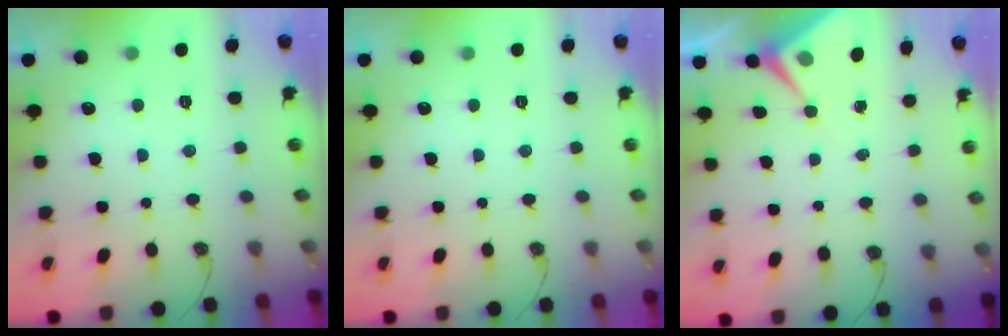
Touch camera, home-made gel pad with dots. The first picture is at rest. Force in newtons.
{"total": 0.0}
{"total": 6.0, "press": 5.9, "slide": 0.7}